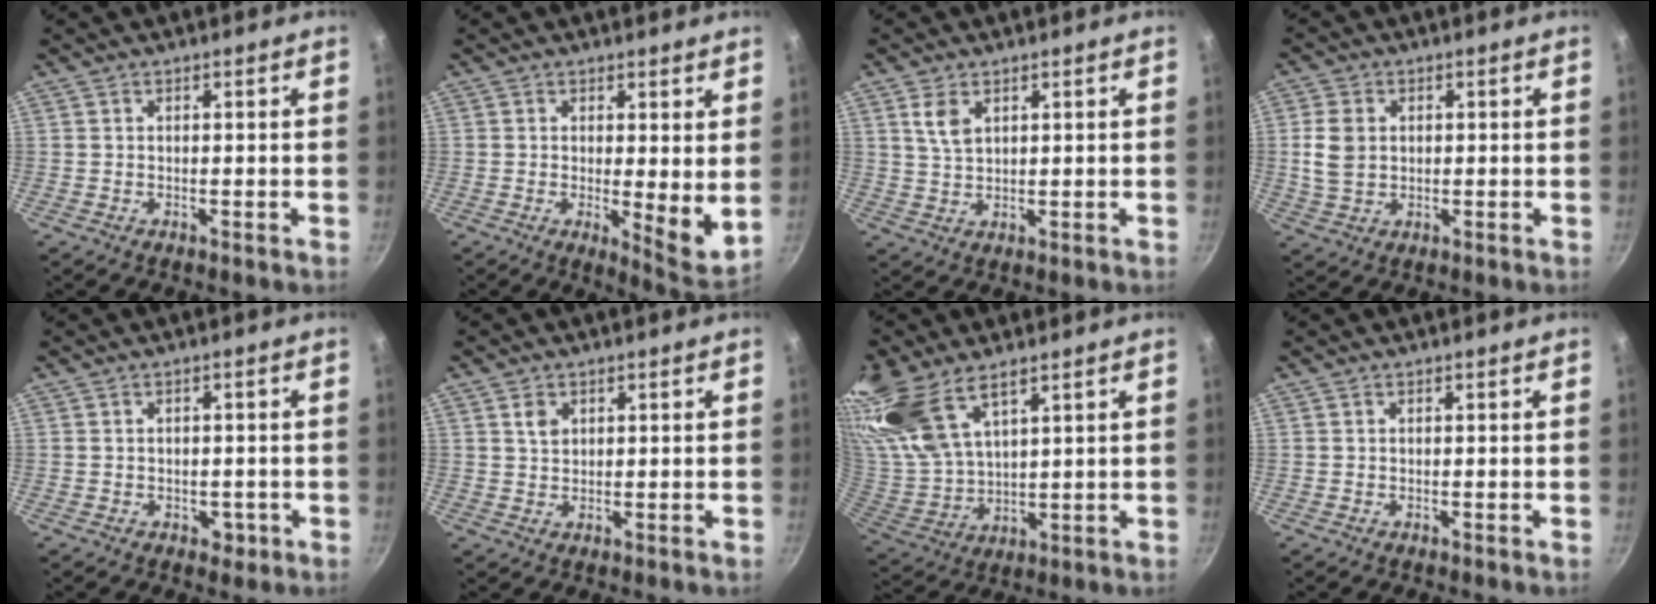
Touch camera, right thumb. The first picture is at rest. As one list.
[{"total": 8.0, "force": [1.2, 2.6, 7.5], "torque": [-0.094, -0.038, 0.017]}, {"total": 4.4, "force": [2.0, 2.5, 3.0], "torque": [-0.051, -0.008, 0.045]}, {"total": 6.4, "force": [0.7, 5.0, 4.0], "torque": [-0.071, 0.003, 0.014]}, {"total": 2.5, "force": [-0.9, 1.9, 1.3], "torque": [-0.006, 0.007, -0.004]}, {"total": 2.7, "force": [1.1, 2.0, 1.4], "torque": [-0.017, -0.001, 0.022]}, {"total": 17.1, "force": [11.2, 7.6, 10.5], "torque": [-0.217, -0.035, 0.239]}, {"total": 0.0}]